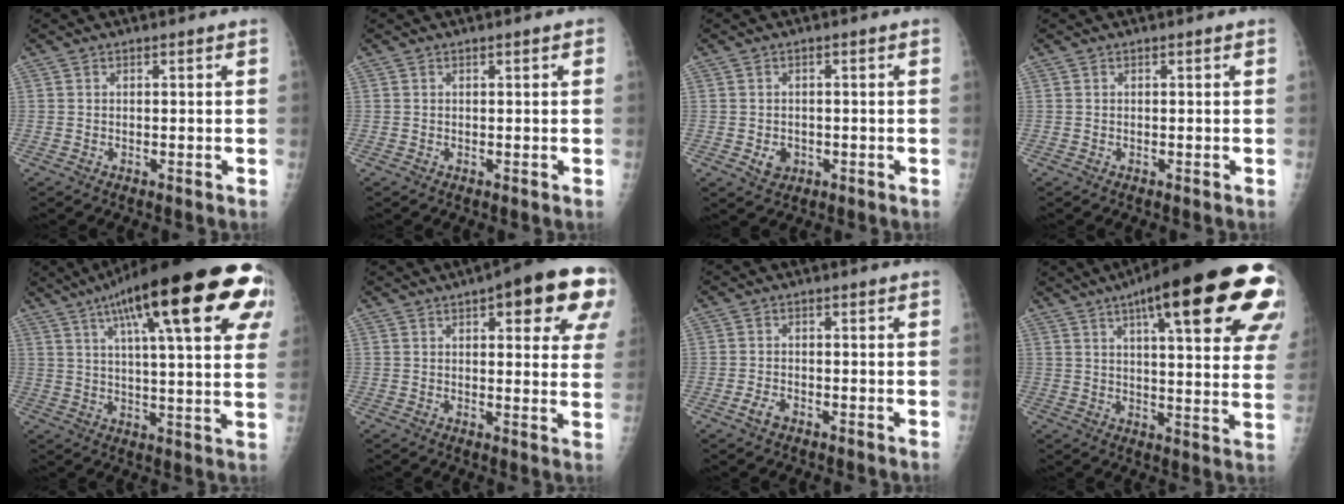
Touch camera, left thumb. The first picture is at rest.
{"total": 0.6, "force": [0.2, 0.2, 0.5], "torque": [-0.007, 0.001, 0.002]}
{"total": 3.0, "force": [-0.8, 2.5, 1.4], "torque": [-0.011, 0.002, -0.005]}
{"total": 0.0}
{"total": 30.0, "force": [13.8, 7.2, 25.6], "torque": [-0.317, 0.013, 0.194]}
{"total": 17.4, "force": [8.0, 5.7, 14.4], "torque": [-0.155, -0.014, 0.089]}
{"total": 2.3, "force": [-1.4, 1.3, 1.3], "torque": [-0.027, 0.006, -0.025]}
{"total": 30.2, "force": [14.2, 7.4, 25.6], "torque": [-0.280, 0.009, 0.193]}